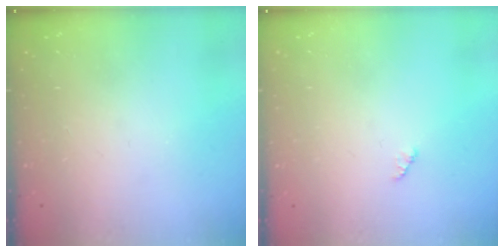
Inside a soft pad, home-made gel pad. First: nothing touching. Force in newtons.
{"total": 1.3, "press": 1.3, "slide": 0.2}